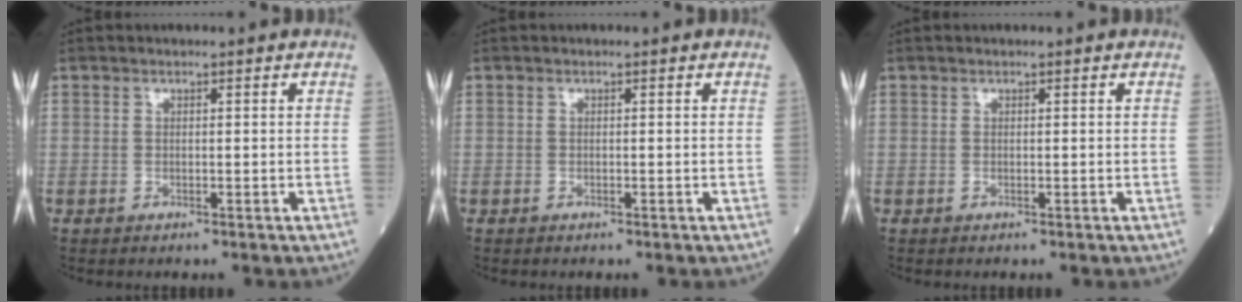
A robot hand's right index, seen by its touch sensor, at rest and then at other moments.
{"total": 0.0}
{"total": 0.0}